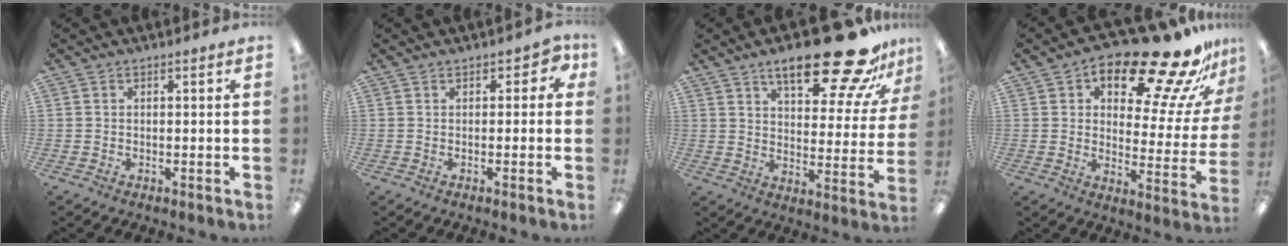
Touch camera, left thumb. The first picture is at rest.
{"total": 2.7, "force": [0.5, 1.9, 1.9], "torque": [-0.020, 0.000, 0.005]}
{"total": 22.1, "force": [14.7, 7.6, 14.7], "torque": [-0.201, -0.089, 0.235]}
{"total": 22.1, "force": [16.4, 7.4, 12.8], "torque": [-0.173, -0.119, 0.261]}